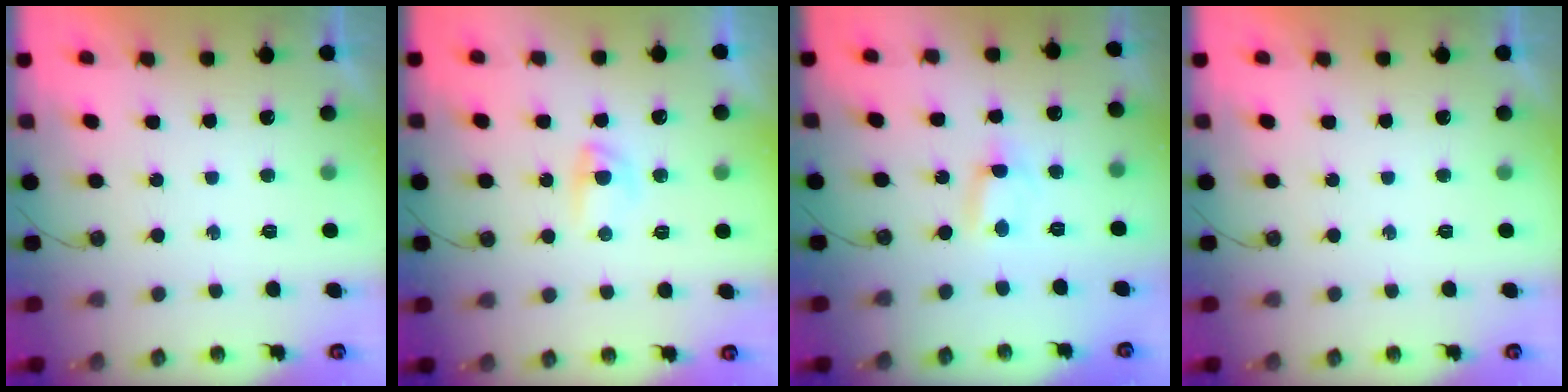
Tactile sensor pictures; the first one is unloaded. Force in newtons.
{"total": 13.6, "press": 5.9, "slide": 12.2}
{"total": 0.6, "press": 0.3, "slide": 0.5}
{"total": 0.0}